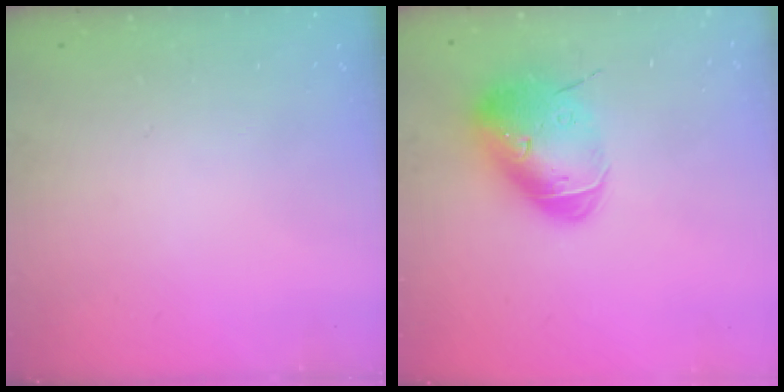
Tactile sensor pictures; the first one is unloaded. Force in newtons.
{"total": 16.7, "press": 16.5, "slide": 2.6}